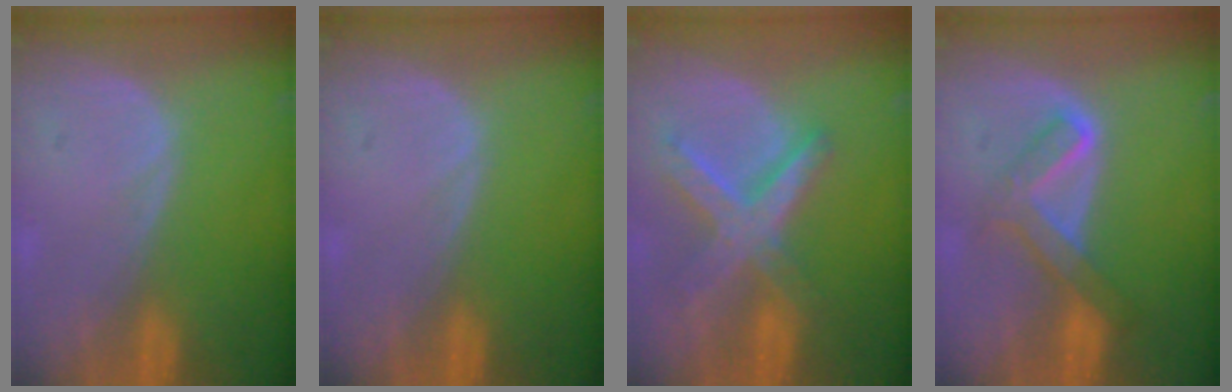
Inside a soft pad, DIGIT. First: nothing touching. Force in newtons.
{"total": 0.0}
{"total": 8.5, "press": 7.3, "slide": 4.2}
{"total": 5.4, "press": 5.4, "slide": 0.7}